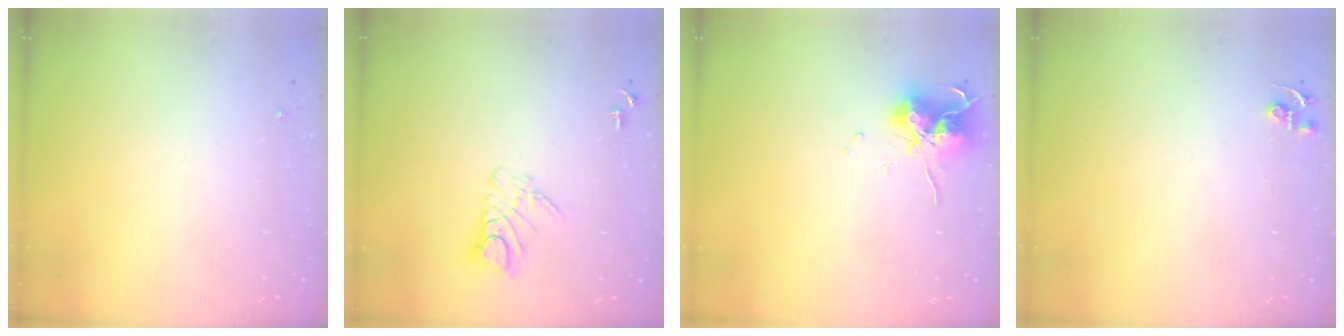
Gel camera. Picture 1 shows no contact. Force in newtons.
{"total": 8.5, "press": 8.5, "slide": 0.9}
{"total": 12.6, "press": 12.5, "slide": 1.4}
{"total": 4.5, "press": 4.4, "slide": 0.5}